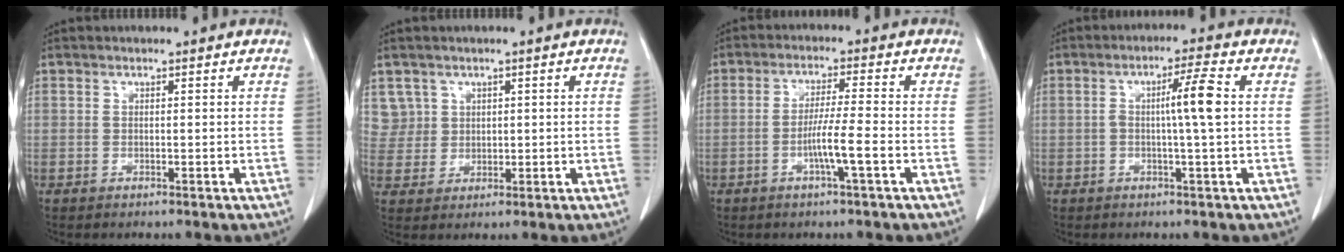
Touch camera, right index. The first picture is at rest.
{"total": 4.3, "force": [2.1, 3.8, -0.4], "torque": [0.020, 0.008, 0.043]}
{"total": 5.4, "force": [-1.9, -0.6, 5.1], "torque": [-0.094, -0.004, -0.038]}
{"total": 5.4, "force": [0.3, -0.5, 5.4], "torque": [-0.095, 0.006, 0.003]}